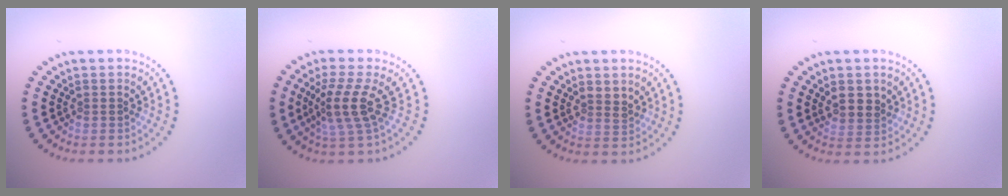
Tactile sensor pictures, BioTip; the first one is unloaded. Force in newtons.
{"total": 3.5, "press": 2.6, "slide": 2.3}
{"total": 1.4, "press": 1.2, "slide": 0.7}
{"total": 2.3, "press": 2.1, "slide": 0.9}